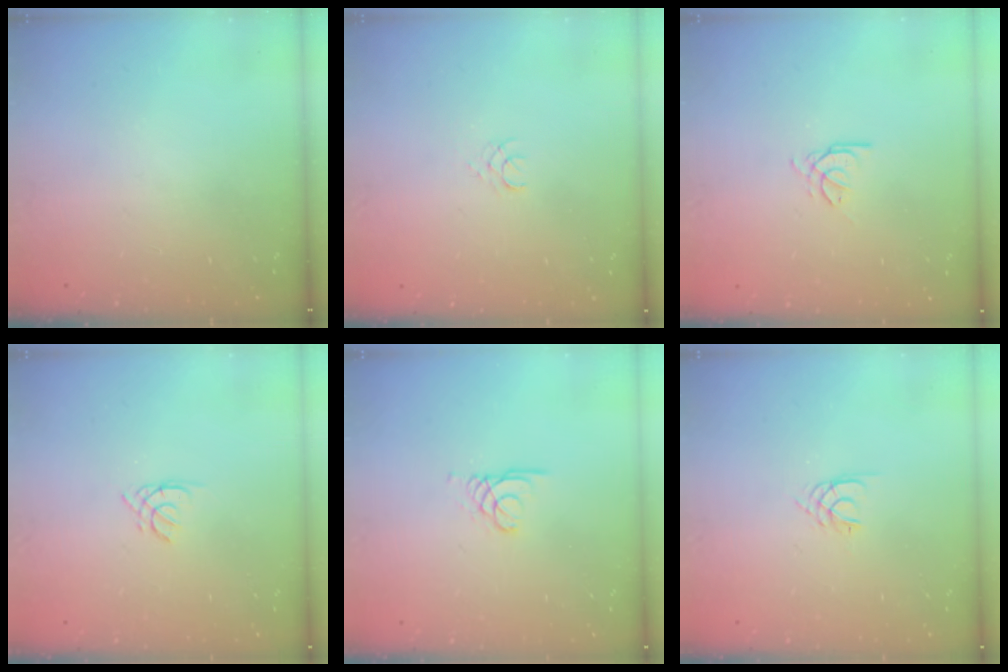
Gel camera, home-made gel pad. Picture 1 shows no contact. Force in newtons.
{"total": 1.5, "press": 1.5, "slide": 0.2}
{"total": 0.7, "press": 0.6, "slide": 0.3}
{"total": 1.7, "press": 1.7, "slide": 0.3}
{"total": 1.7, "press": 1.7, "slide": 0.1}
{"total": 2.4, "press": 2.4, "slide": 0.3}